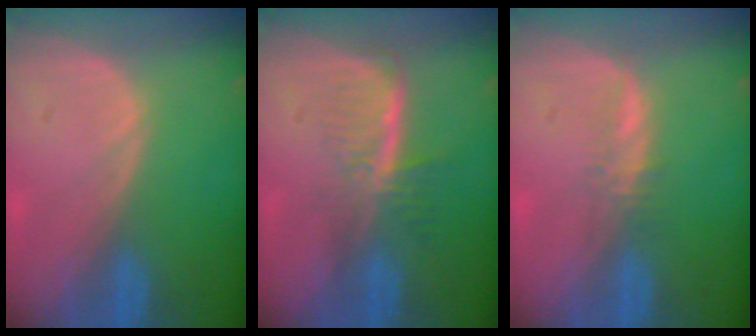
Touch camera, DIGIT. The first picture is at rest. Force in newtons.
{"total": 6.0, "press": 5.1, "slide": 3.0}
{"total": 1.6, "press": 1.5, "slide": 0.5}